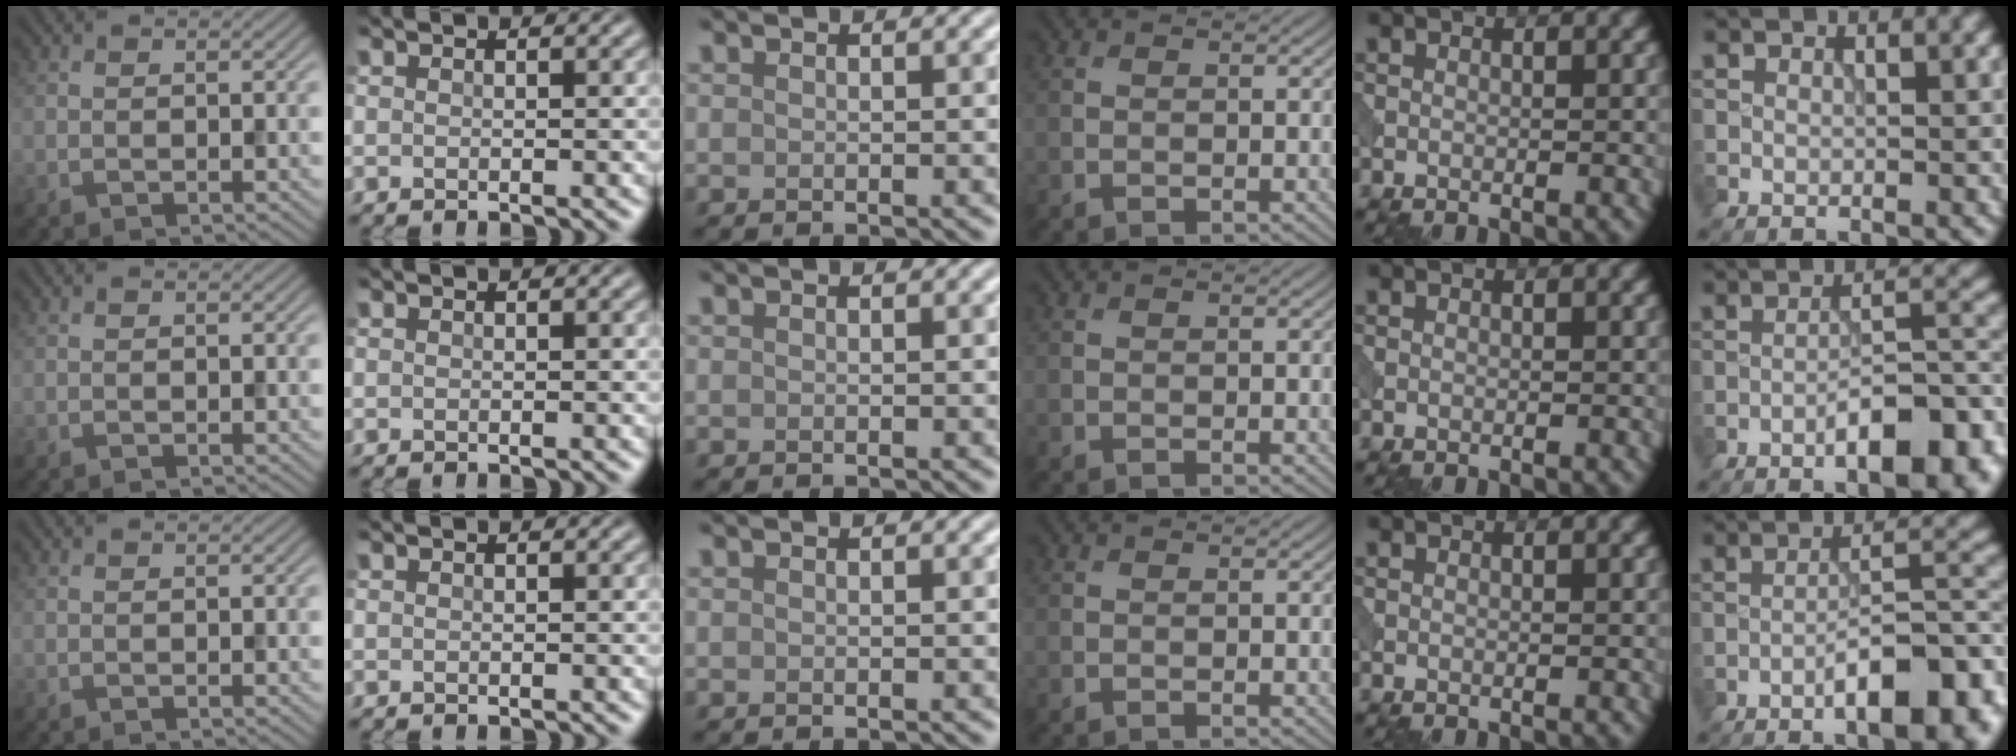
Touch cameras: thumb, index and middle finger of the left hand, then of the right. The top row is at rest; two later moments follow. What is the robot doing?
{"motion": "pour", "object": "beaker"}